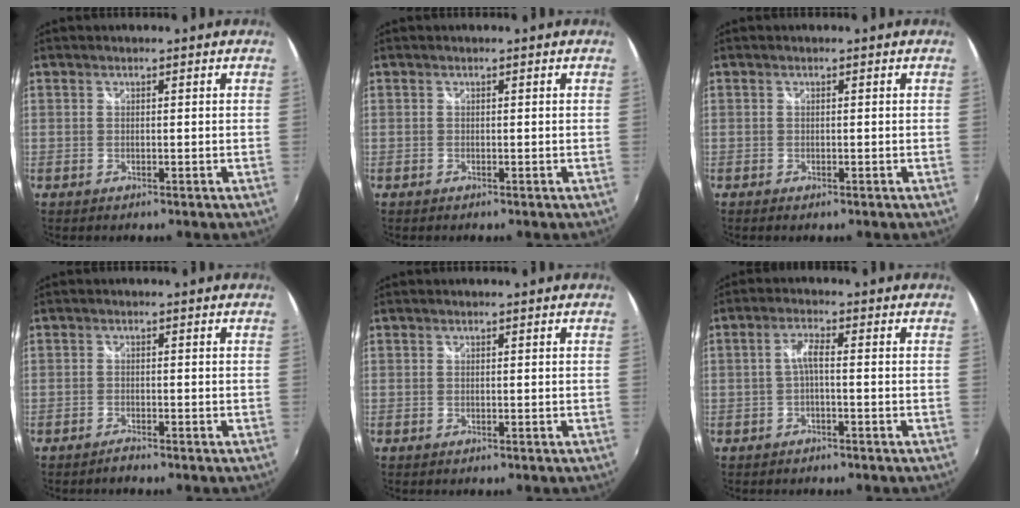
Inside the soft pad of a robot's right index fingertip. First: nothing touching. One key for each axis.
{"total": 0.0}
{"total": 0.5, "fx": -0.4, "fy": 0.3, "fz": 0.3, "tx": -0.009, "ty": -0.004, "tz": -0.008}
{"total": 1.3, "fx": -1.3, "fy": 0.1, "fz": 0.3, "tx": -0.011, "ty": -0.003, "tz": -0.026}
{"total": 0.0}
{"total": 2.7, "fx": -0.8, "fy": 0.3, "fz": 2.5, "tx": -0.053, "ty": 0.006, "tz": -0.014}